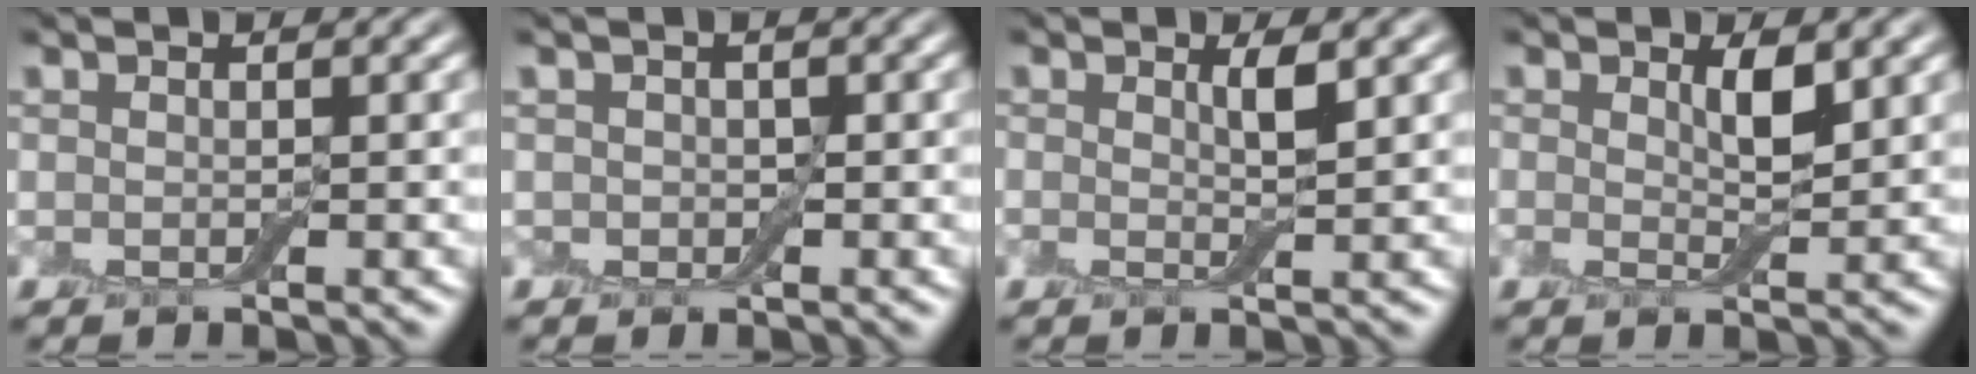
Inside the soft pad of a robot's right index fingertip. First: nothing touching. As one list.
[{"total": 1.1, "force": [-0.1, 1.1, 0.4], "torque": [-0.005, 0.000, -0.008]}, {"total": 0.9, "force": [0.6, -0.2, 0.6], "torque": [-0.014, -0.001, 0.009]}, {"total": 1.2, "force": [0.8, 0.2, 0.9], "torque": [-0.018, -0.003, 0.014]}]